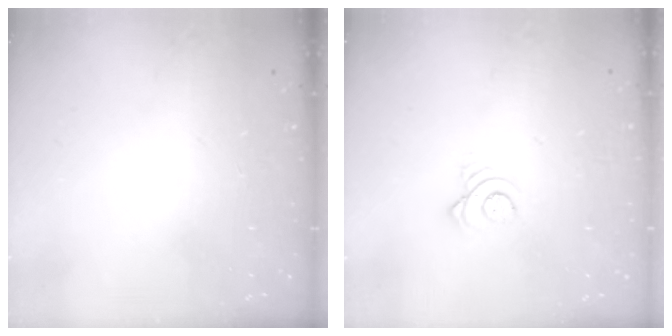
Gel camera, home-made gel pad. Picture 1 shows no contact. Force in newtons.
{"total": 3.3, "press": 3.3, "slide": 0.4}